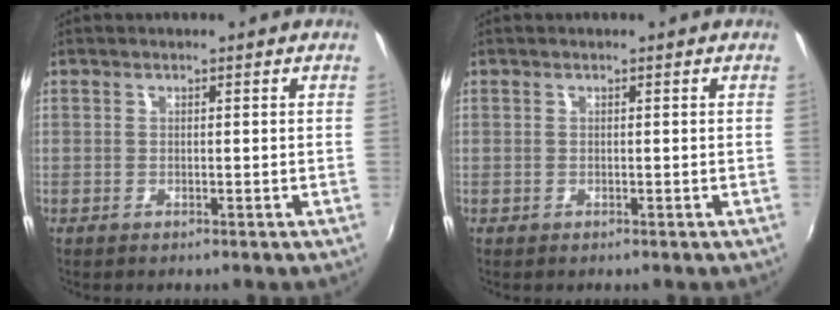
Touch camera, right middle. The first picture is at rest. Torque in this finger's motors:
{"motor_torque": [0.18, -0.11, -0.01, -0.01]}